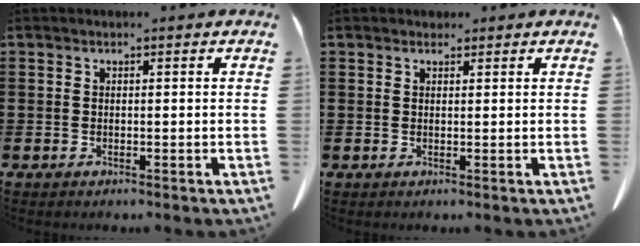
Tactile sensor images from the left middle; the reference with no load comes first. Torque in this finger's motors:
{"motor_torque": [0.22, 0.03, 0.01, 0.01]}